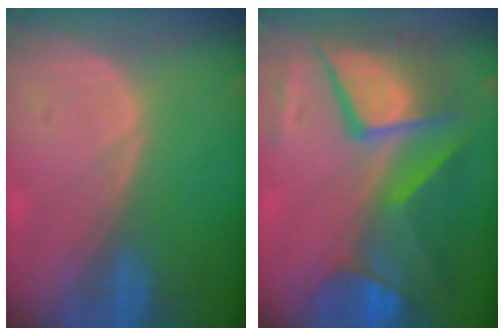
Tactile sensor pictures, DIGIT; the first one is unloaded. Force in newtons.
{"total": 11.9, "press": 11.8, "slide": 1.1}